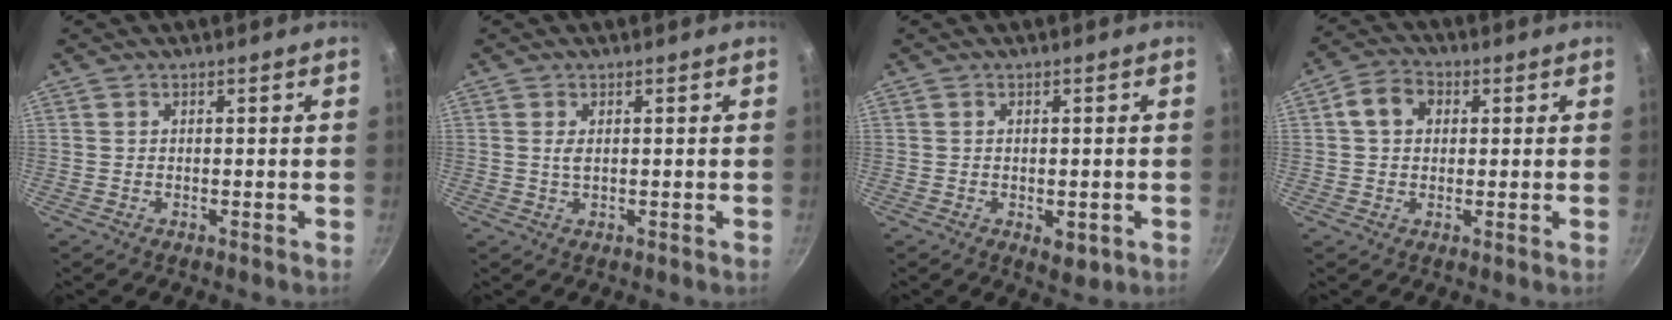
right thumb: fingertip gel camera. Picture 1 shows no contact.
{"total": 1.5, "force": [0.3, 0.7, 1.3], "torque": [-0.026, -0.002, 0.006]}
{"total": 3.6, "force": [-1.0, 2.0, 2.8], "torque": [-0.036, -0.006, -0.010]}
{"total": 6.0, "force": [1.3, 4.7, 3.5], "torque": [-0.042, 0.012, 0.010]}